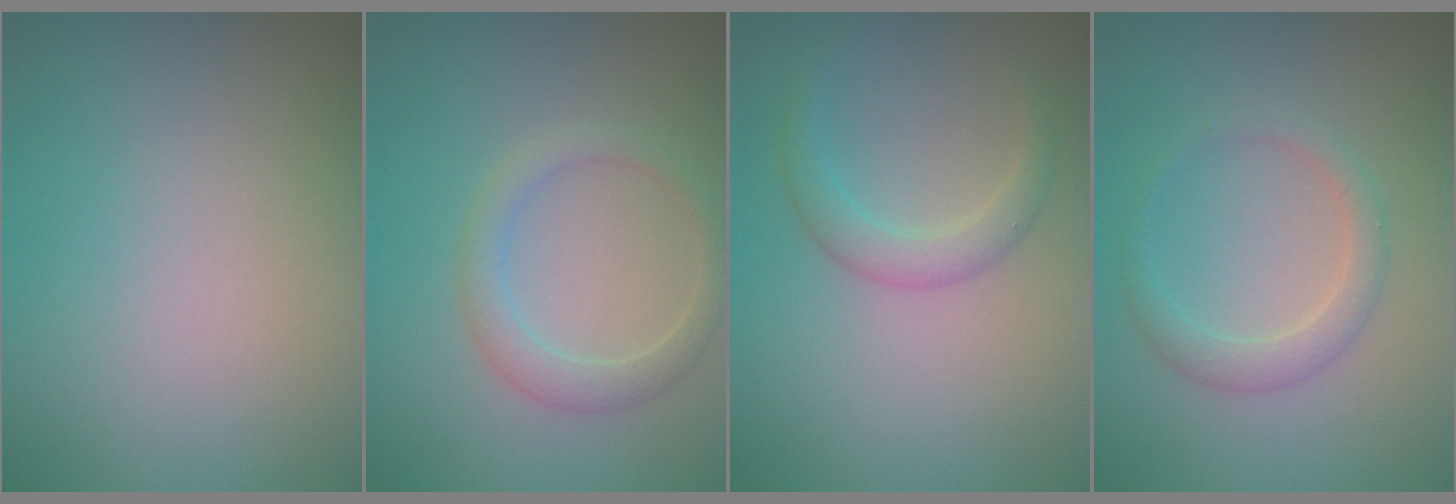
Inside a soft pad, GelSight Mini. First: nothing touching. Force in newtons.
{"total": 2.4, "press": 2.4, "slide": 0.1}
{"total": 2.2, "press": 2.2, "slide": 0.1}
{"total": 2.2, "press": 2.2, "slide": 0.1}